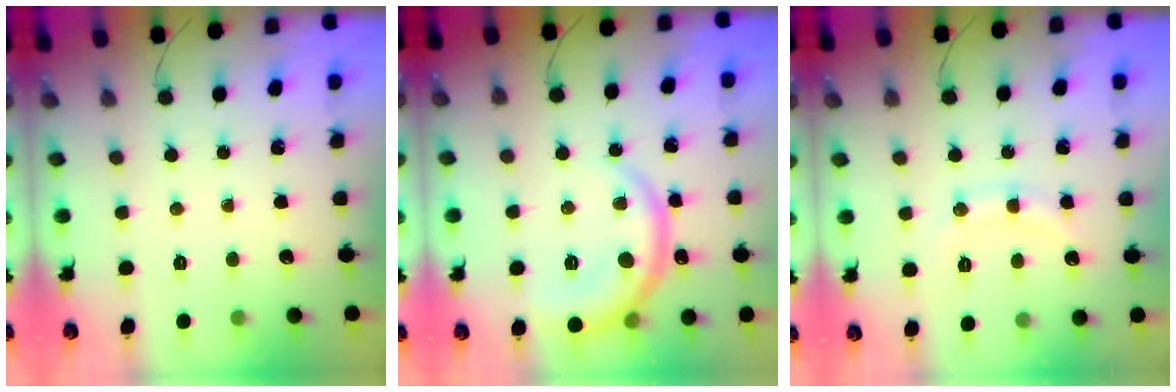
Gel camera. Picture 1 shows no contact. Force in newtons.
{"total": 10.6, "press": 10.5, "slide": 0.7}
{"total": 8.0, "press": 7.9, "slide": 1.0}